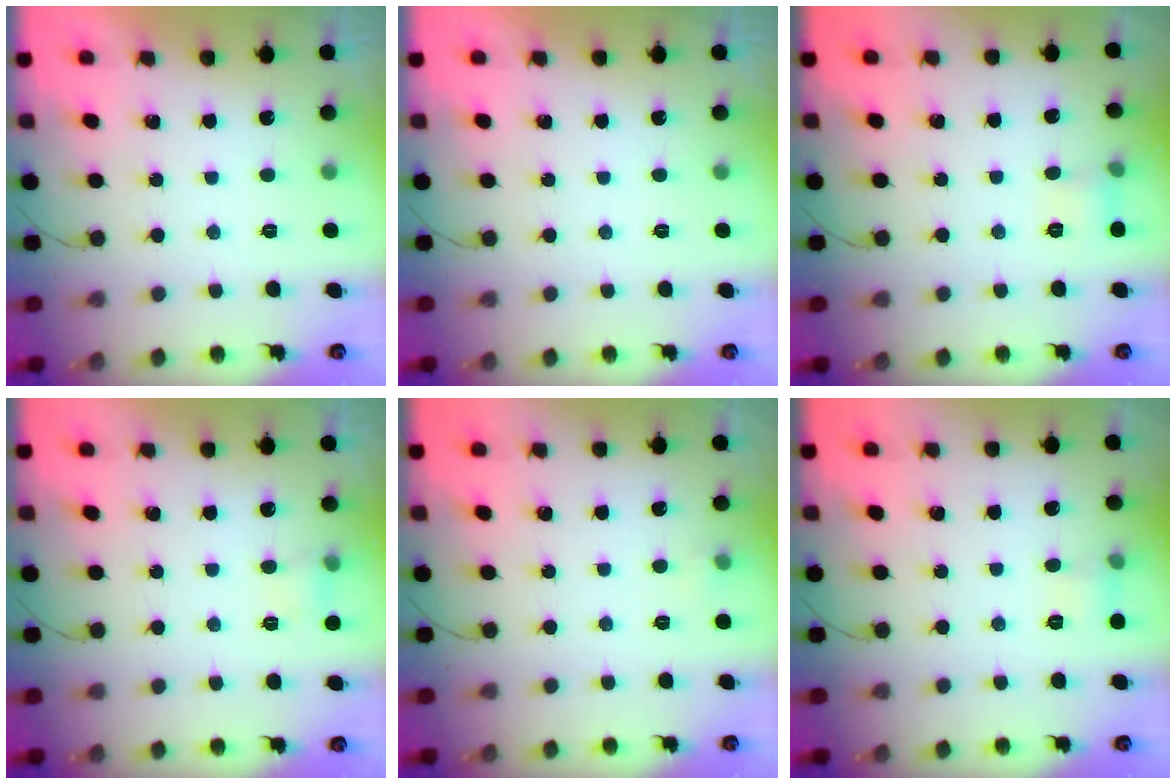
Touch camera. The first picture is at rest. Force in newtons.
{"total": 0.0}
{"total": 6.1, "press": 5.8, "slide": 2.1}
{"total": 4.5, "press": 4.3, "slide": 1.3}
{"total": 3.0, "press": 2.8, "slide": 1.1}
{"total": 5.5, "press": 5.2, "slide": 1.7}